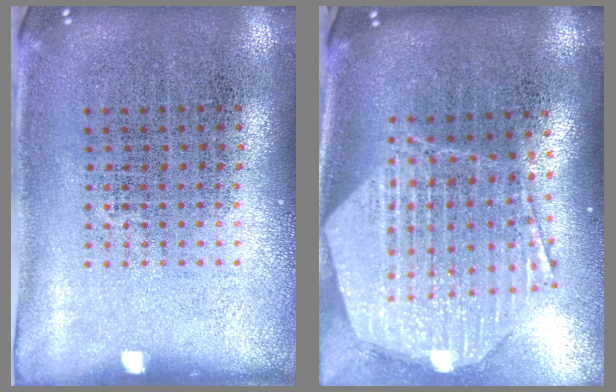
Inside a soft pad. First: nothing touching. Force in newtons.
{"total": 2.9, "press": 2.3, "slide": 1.8}